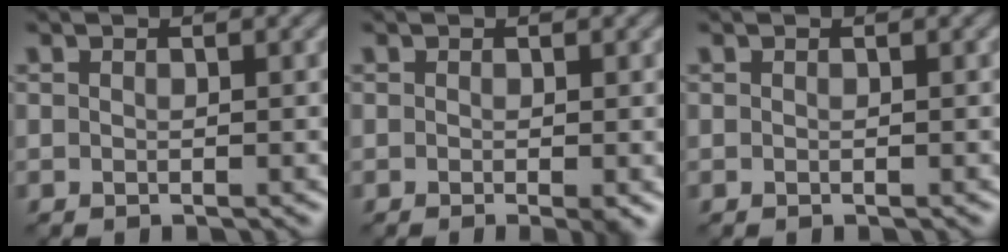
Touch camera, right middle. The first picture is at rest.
{"total": 1.3, "force": [-0.4, 0.0, 1.2], "torque": [-0.018, -0.007, -0.006]}
{"total": 0.0}